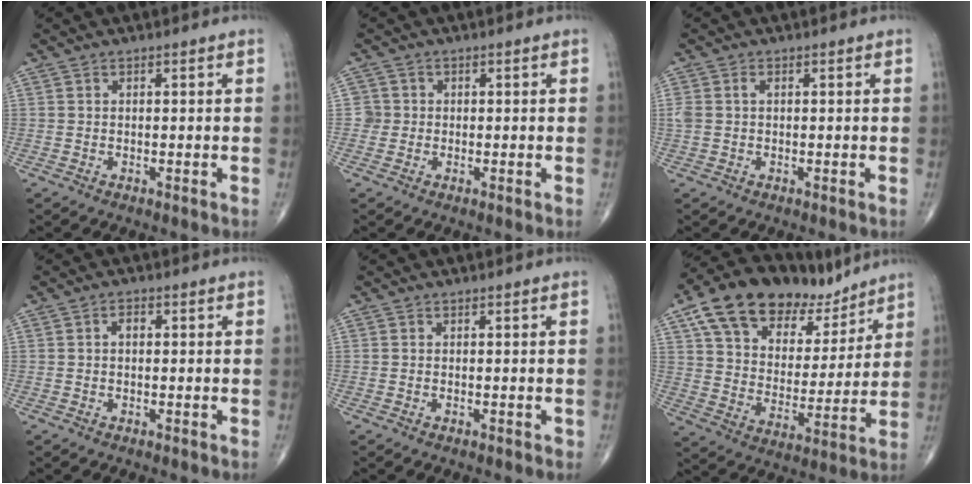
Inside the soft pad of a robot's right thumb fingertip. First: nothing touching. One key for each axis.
{"total": 2.1, "fx": -0.2, "fy": 2.1, "fz": -0.1, "tx": 0.019, "ty": 0.009, "tz": -0.007}
{"total": 2.2, "fx": 0.3, "fy": 1.5, "fz": 1.6, "tx": -0.050, "ty": 0.013, "tz": 0.009}
{"total": 1.7, "fx": 0.2, "fy": 1.0, "fz": 1.4, "tx": -0.021, "ty": 0.005, "tz": 0.002}
{"total": 0.0}
{"total": 21.2, "fx": 14.0, "fy": 11.5, "fz": 11.0, "tx": -0.149, "ty": -0.028, "tz": 0.242}